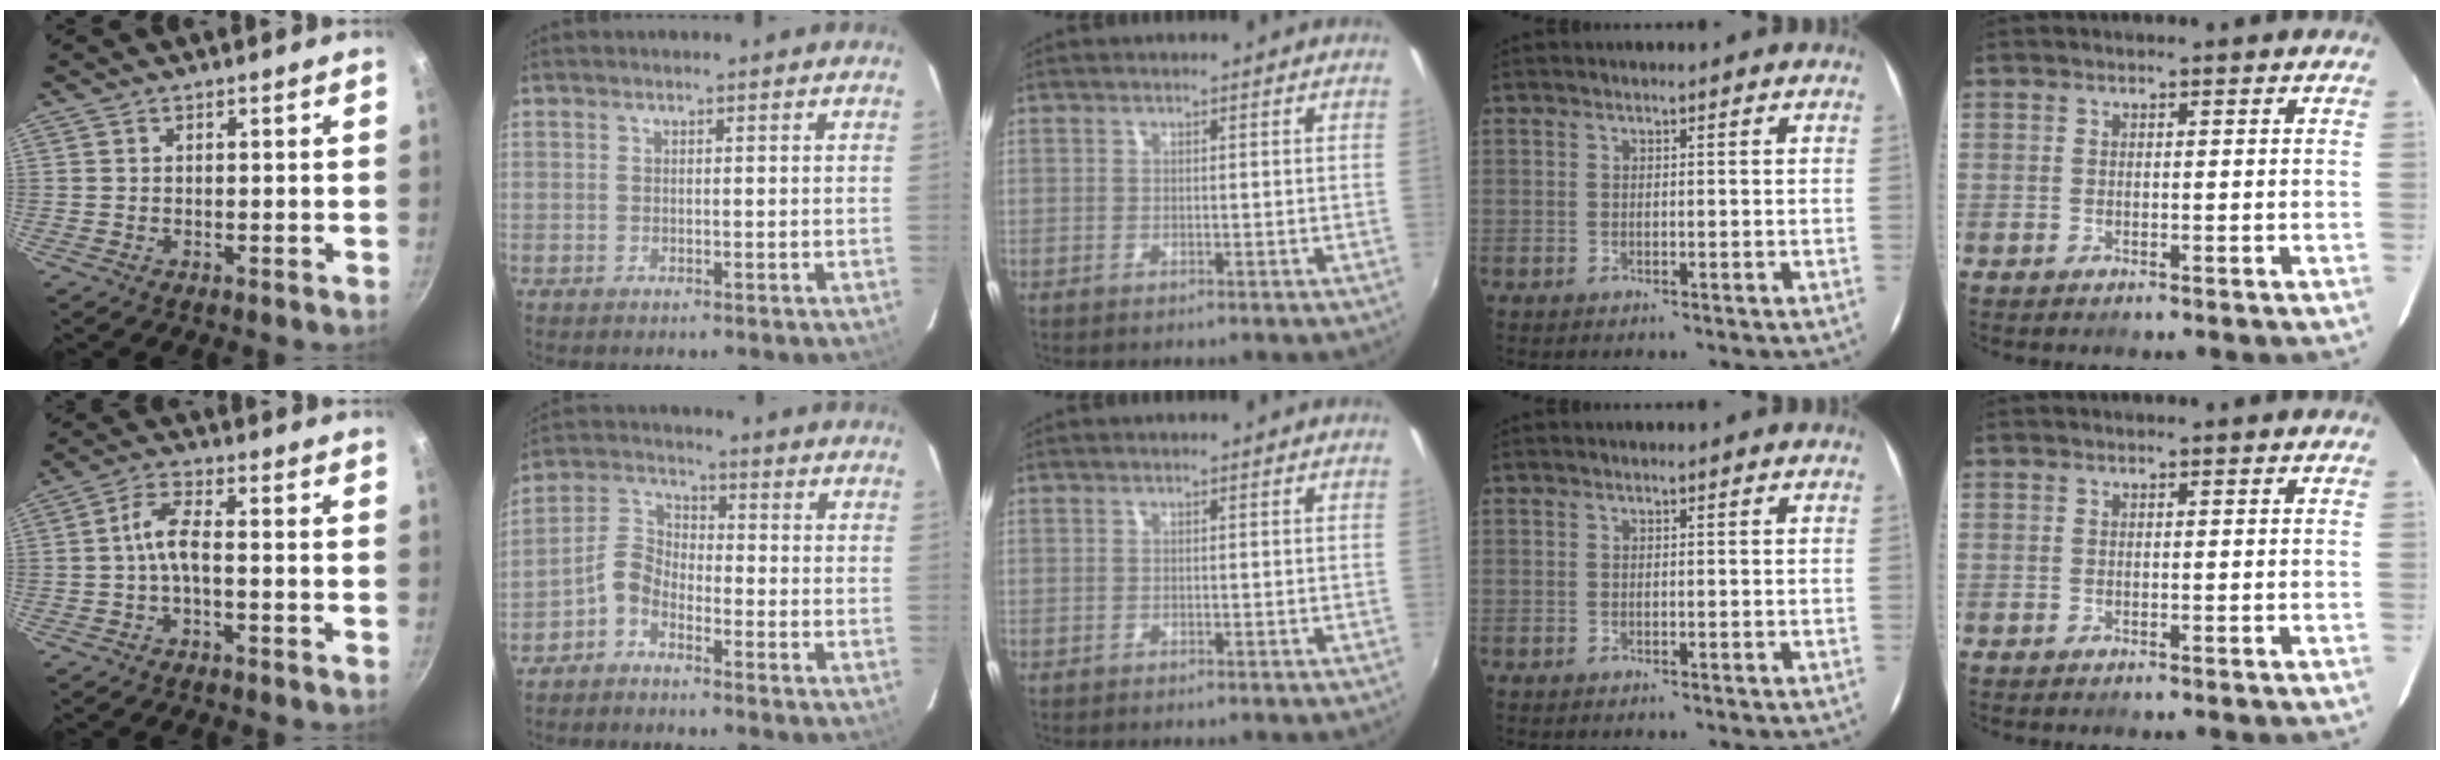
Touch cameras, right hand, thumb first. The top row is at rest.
{"thumb": {"total": 5.1, "force": [-1.5, 1.7, 4.5], "torque": [-0.103, 0.024, -0.036]}, "index": {"total": 5.1, "force": [-3.6, 2.7, 2.4], "torque": [-0.058, 0.019, -0.082]}}